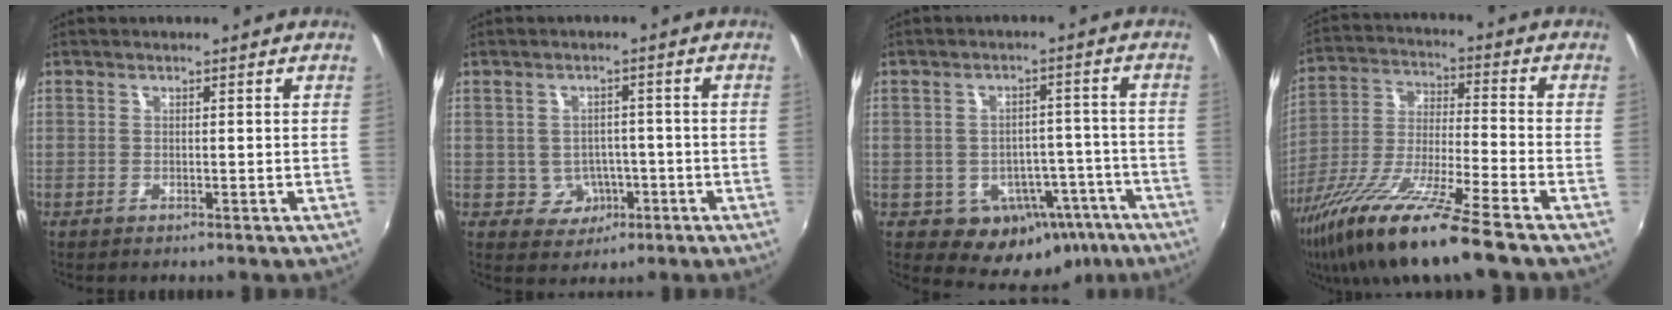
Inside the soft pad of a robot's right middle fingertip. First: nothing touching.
{"total": 4.8, "force": [-1.4, 4.4, 1.1], "torque": [-0.032, 0.013, -0.005]}
{"total": 12.0, "force": [-6.1, 9.1, 4.8], "torque": [-0.075, 0.032, -0.047]}
{"total": 18.0, "force": [-12.7, 0.8, 12.7], "torque": [-0.253, -0.036, -0.232]}